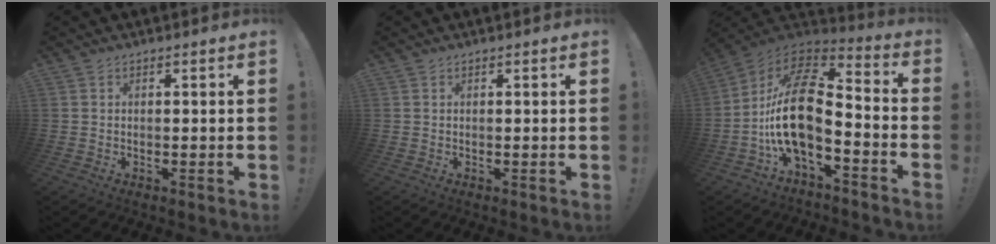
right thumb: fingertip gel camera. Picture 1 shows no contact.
{"total": 0.0}
{"total": 18.8, "force": [-3.3, 8.9, 16.3], "torque": [-0.328, 0.020, -0.056]}